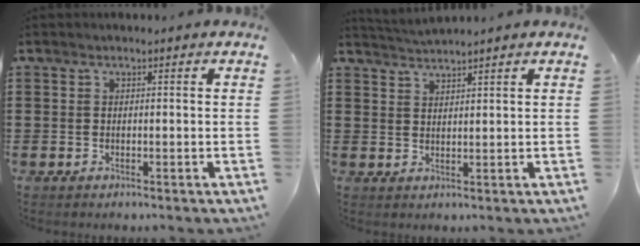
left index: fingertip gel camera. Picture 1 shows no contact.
{"total": 2.0, "force": [1.9, -0.4, 0.0], "torque": [-0.005, -0.002, 0.037]}